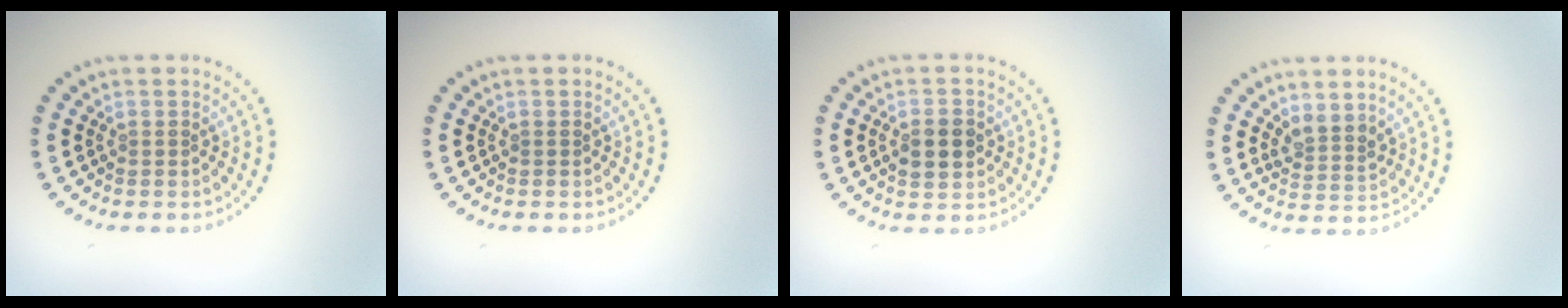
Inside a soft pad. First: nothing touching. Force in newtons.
{"total": 0.0}
{"total": 2.8, "press": 2.7, "slide": 0.2}
{"total": 2.3, "press": 1.8, "slide": 1.5}